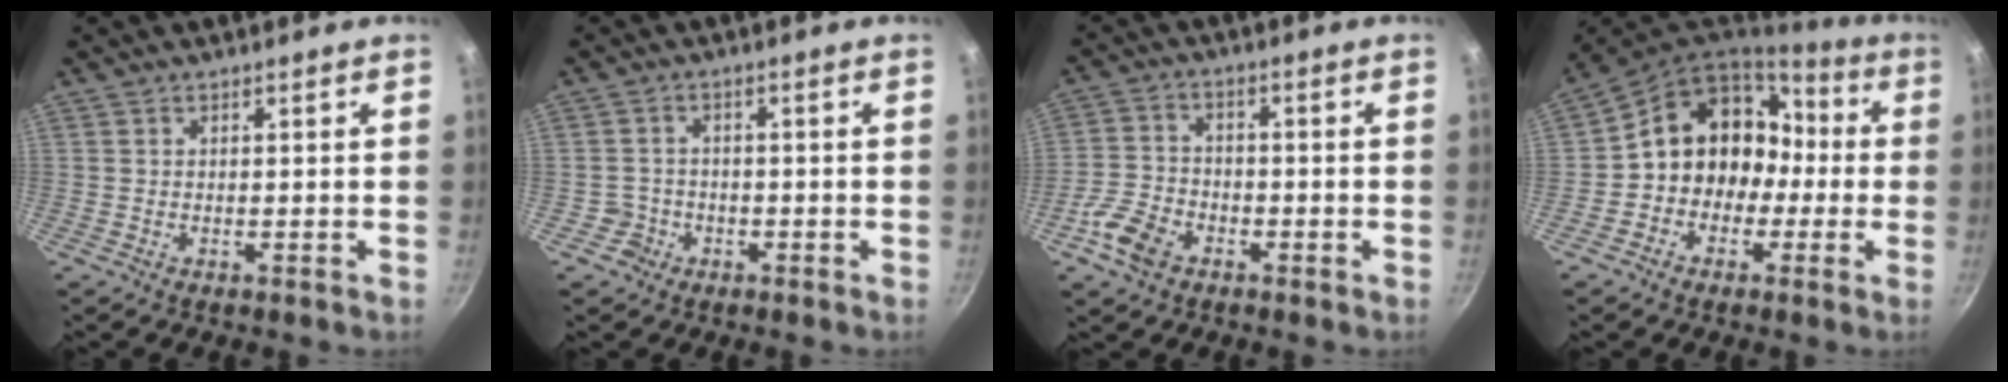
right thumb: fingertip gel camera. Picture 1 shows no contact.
{"total": 3.3, "force": [-1.5, 3.0, 0.3], "torque": [0.011, 0.023, -0.023]}
{"total": 7.9, "force": [-3.9, 5.5, 4.2], "torque": [-0.073, 0.024, -0.083]}
{"total": 14.4, "force": [-1.1, 12.4, 7.4], "torque": [-0.064, 0.059, -0.024]}